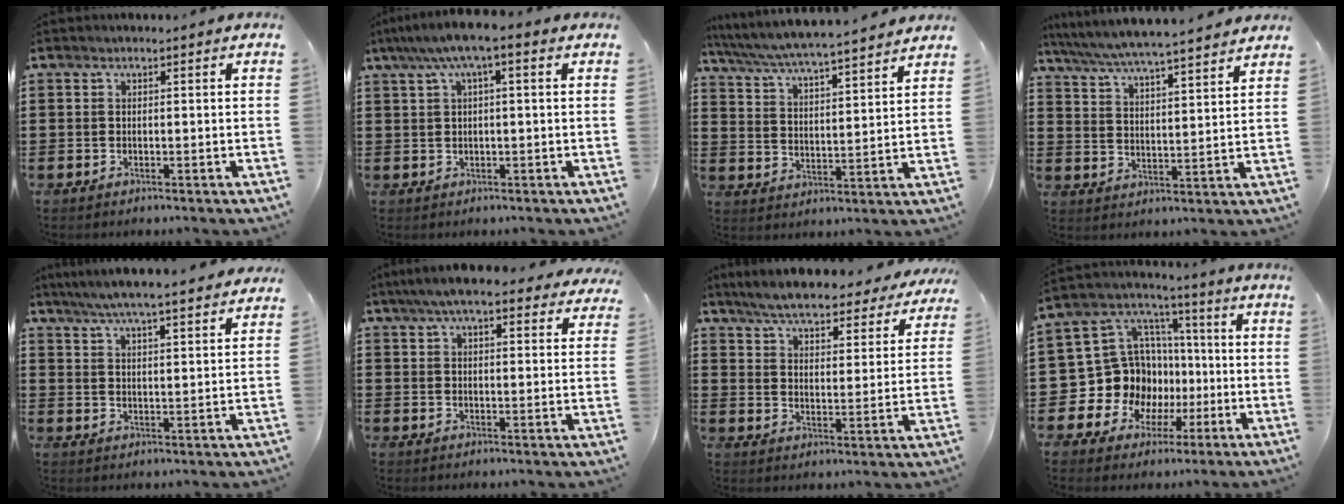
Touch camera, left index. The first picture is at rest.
{"total": 4.1, "force": [0.9, 0.6, 3.9], "torque": [-0.074, 0.005, 0.012]}
{"total": 4.8, "force": [4.6, -0.5, 1.3], "torque": [-0.049, -0.036, 0.072]}
{"total": 5.3, "force": [5.0, -0.5, 1.7], "torque": [-0.056, -0.036, 0.081]}
{"total": 5.5, "force": [5.1, -0.2, 1.9], "torque": [-0.057, -0.024, 0.089]}
{"total": 7.1, "force": [6.2, 1.0, 3.4], "torque": [-0.084, -0.010, 0.113]}
{"total": 6.4, "force": [6.1, 0.3, 1.8], "torque": [-0.064, -0.038, 0.105]}
{"total": 12.9, "force": [-2.2, 12.0, 3.9], "torque": [-0.117, -0.011, -0.024]}